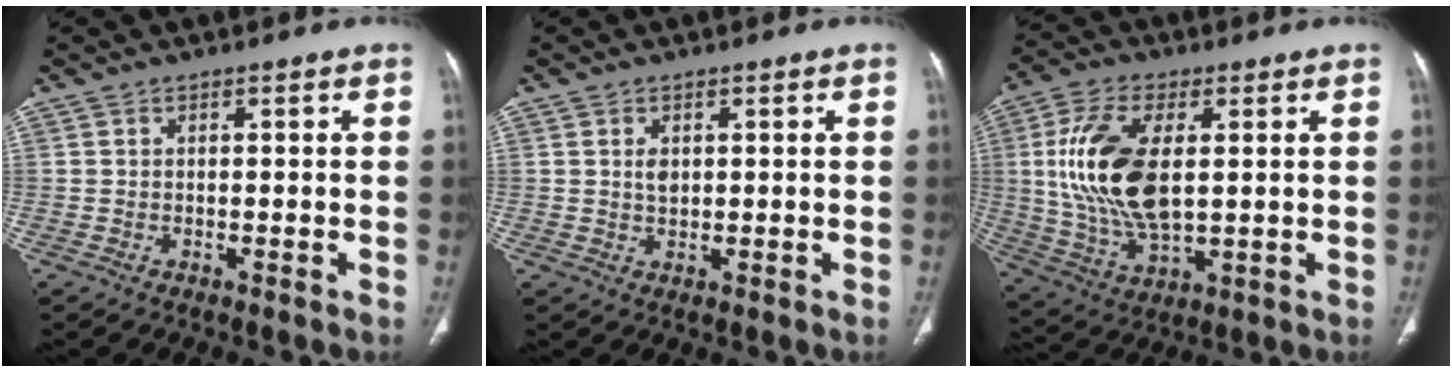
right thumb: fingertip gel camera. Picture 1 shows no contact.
{"total": 2.0, "force": [0.5, 1.3, 1.5], "torque": [-0.023, -0.004, 0.012]}
{"total": 17.3, "force": [2.3, 8.6, 14.8], "torque": [-0.302, -0.009, 0.050]}